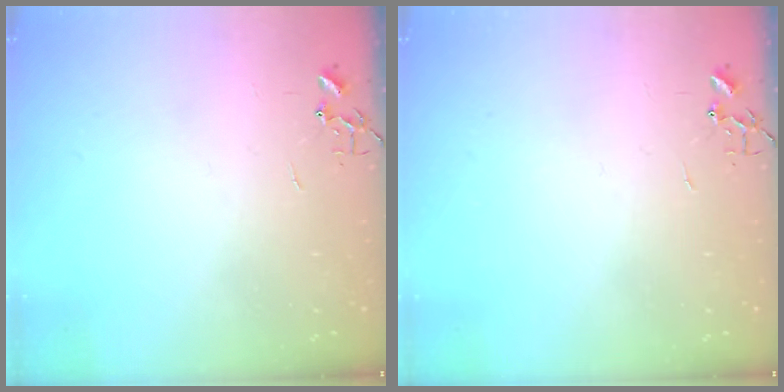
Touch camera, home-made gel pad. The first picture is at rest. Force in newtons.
{"total": 0.0}